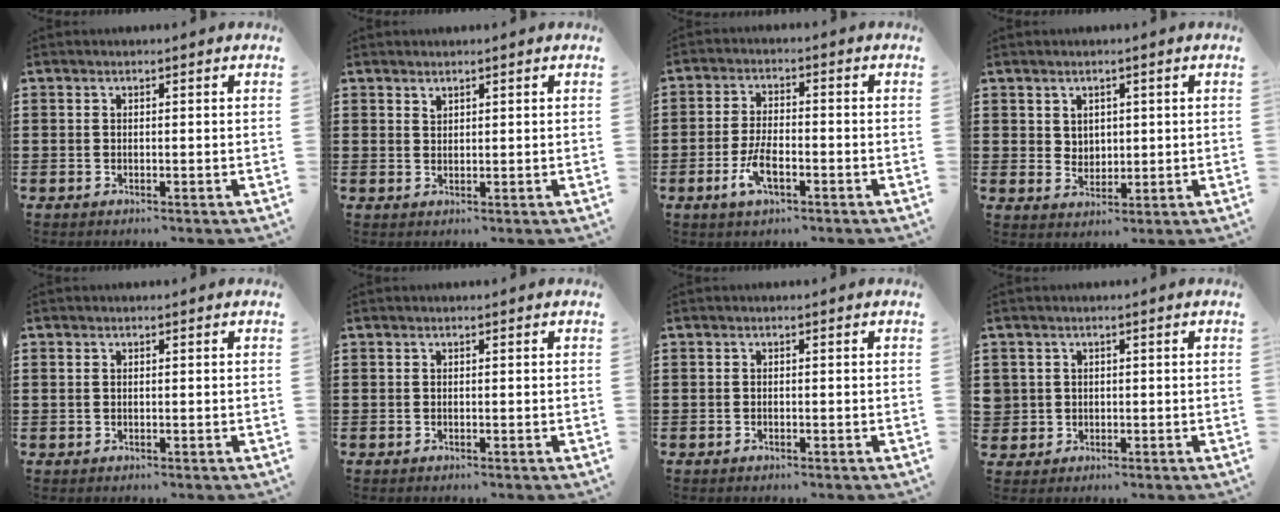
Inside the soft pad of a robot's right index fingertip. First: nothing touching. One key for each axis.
{"total": 1.0, "fx": 0.9, "fy": 0.4, "fz": 0.1, "tx": -0.004, "ty": 0.000, "tz": 0.018}
{"total": 4.8, "fx": -2.2, "fy": 2.0, "fz": 3.8, "tx": -0.082, "ty": 0.004, "tz": -0.044}
{"total": 2.9, "fx": 1.7, "fy": 2.3, "fz": 0.2, "tx": -0.007, "ty": 0.008, "tz": 0.029}
{"total": 0.8, "fx": 0.2, "fy": 0.5, "fz": 0.5, "tx": -0.012, "ty": 0.003, "tz": 0.003}
{"total": 0.0}
{"total": 0.0}
{"total": 1.6, "fx": -0.1, "fy": 1.5, "fz": 0.0, "tx": -0.008, "ty": 0.006, "tz": -0.005}